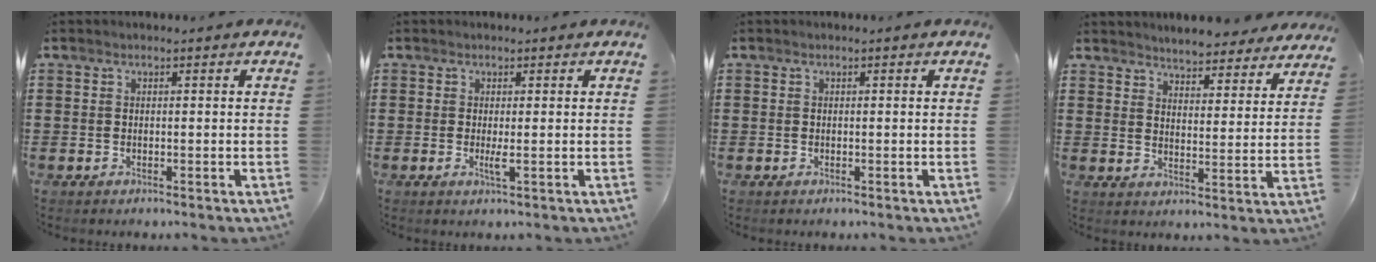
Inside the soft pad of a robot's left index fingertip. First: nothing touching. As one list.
[{"total": 1.8, "force": [-0.1, 0.1, 1.8], "torque": [-0.040, -0.007, -0.003]}, {"total": 0.0}, {"total": 4.5, "force": [4.5, -0.3, 0.0], "torque": [-0.015, -0.033, 0.078]}]